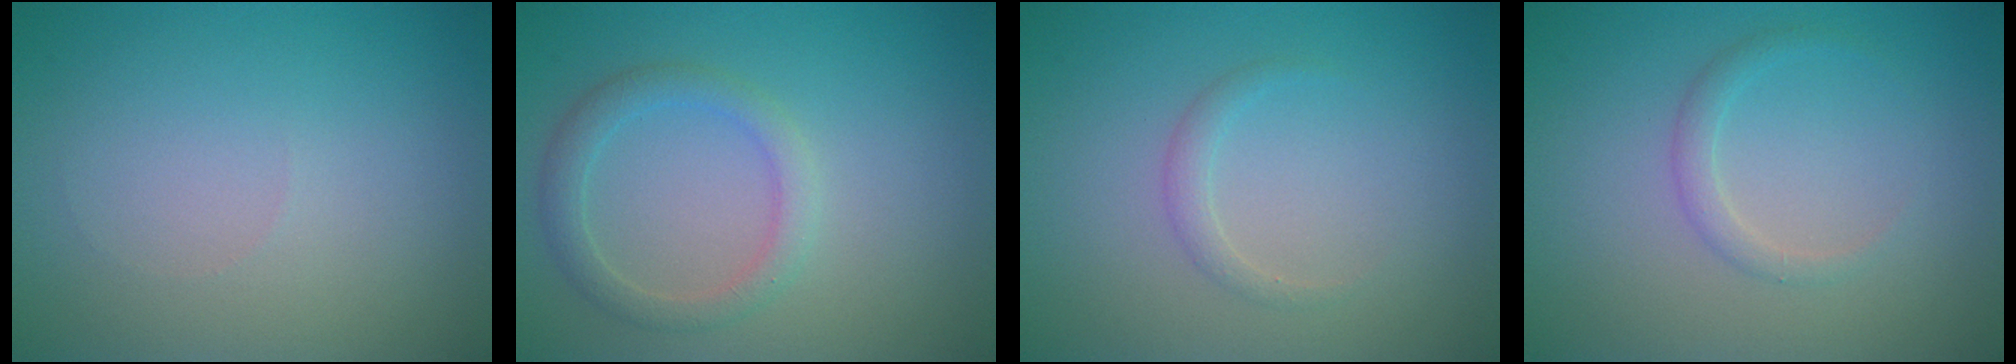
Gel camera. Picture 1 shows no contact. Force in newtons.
{"total": 2.4, "press": 2.4, "slide": 0.1}
{"total": 1.1, "press": 1.1, "slide": 0.0}
{"total": 1.3, "press": 1.3, "slide": 0.0}